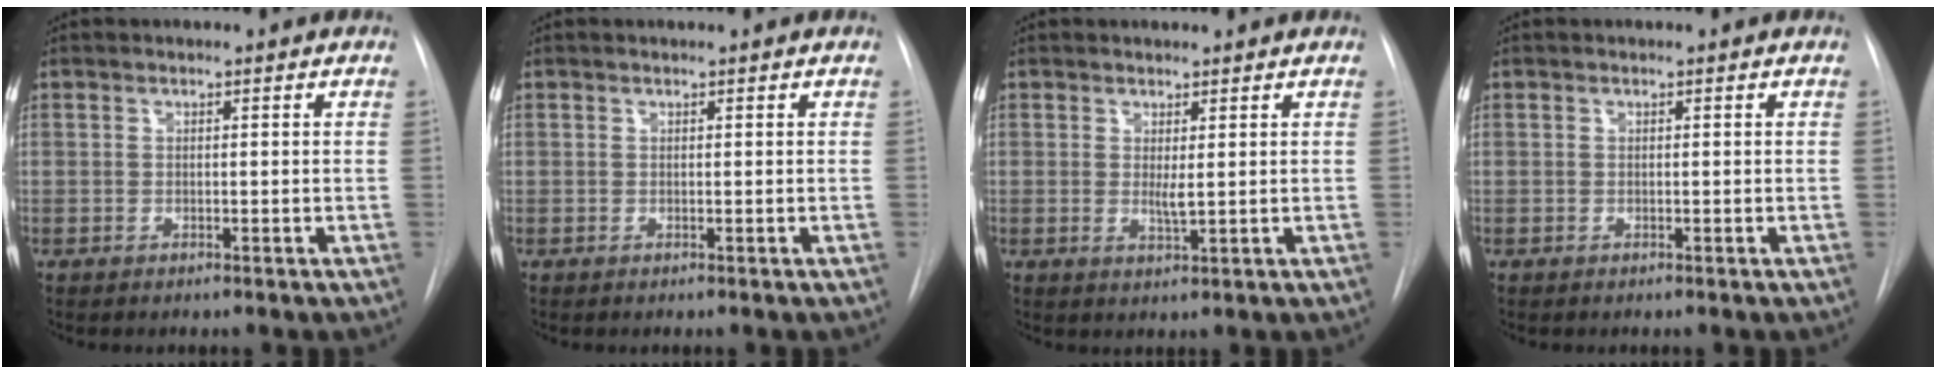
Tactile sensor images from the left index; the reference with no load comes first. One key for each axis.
{"total": 0.0}
{"total": 1.9, "fx": 0.6, "fy": 0.2, "fz": 1.8, "tx": -0.036, "ty": -0.003, "tz": 0.015}
{"total": 0.0}